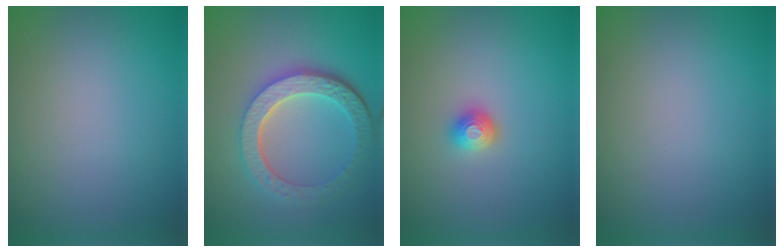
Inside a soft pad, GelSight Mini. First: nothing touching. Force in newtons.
{"total": 6.4, "press": 4.7, "slide": 4.3}
{"total": 1.5, "press": 1.3, "slide": 0.8}
{"total": 0.0}